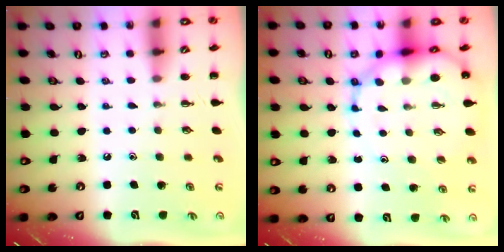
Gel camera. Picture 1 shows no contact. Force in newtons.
{"total": 12.2, "press": 11.7, "slide": 3.4}